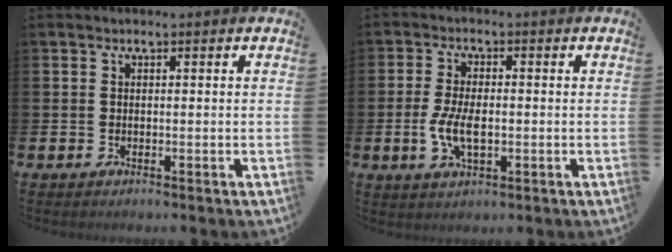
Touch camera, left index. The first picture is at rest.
{"total": 5.2, "force": [-0.6, 2.6, 4.4], "torque": [-0.078, 0.000, -0.013]}